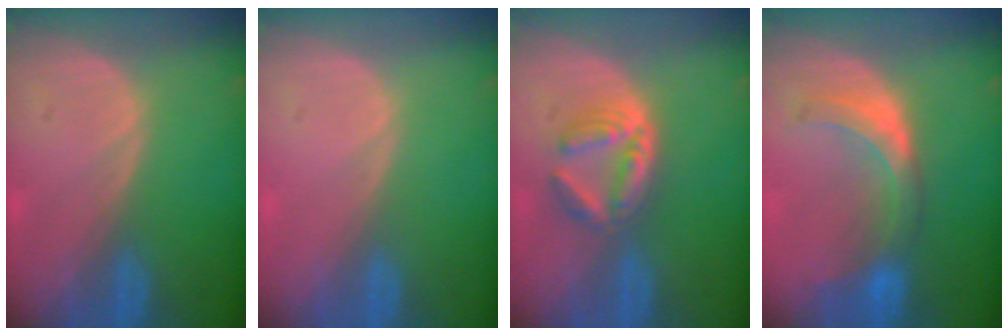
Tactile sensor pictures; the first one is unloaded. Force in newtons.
{"total": 0.0}
{"total": 6.3, "press": 5.4, "slide": 3.2}
{"total": 6.6, "press": 6.6, "slide": 0.6}